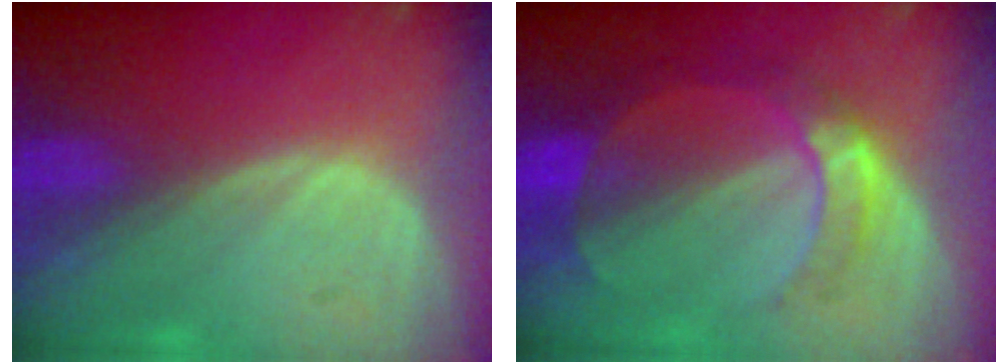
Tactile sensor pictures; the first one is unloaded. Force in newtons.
{"total": 7.2, "press": 6.5, "slide": 3.1}